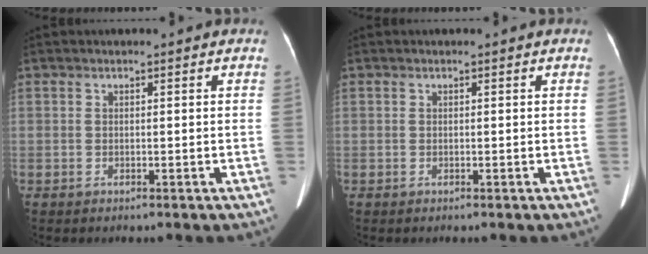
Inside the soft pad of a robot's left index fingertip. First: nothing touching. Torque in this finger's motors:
{"motor_torque": [0.18, -0.01, 0.01, 0.00]}